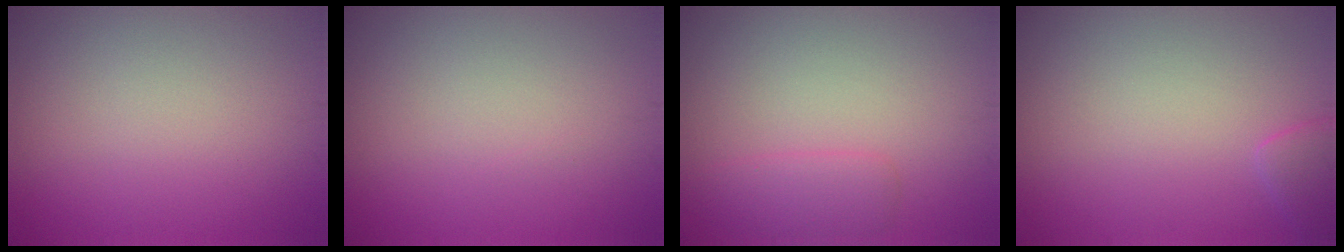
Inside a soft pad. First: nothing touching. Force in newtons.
{"total": 0.0}
{"total": 1.8, "press": 1.8, "slide": 0.2}
{"total": 1.3, "press": 1.3, "slide": 0.1}